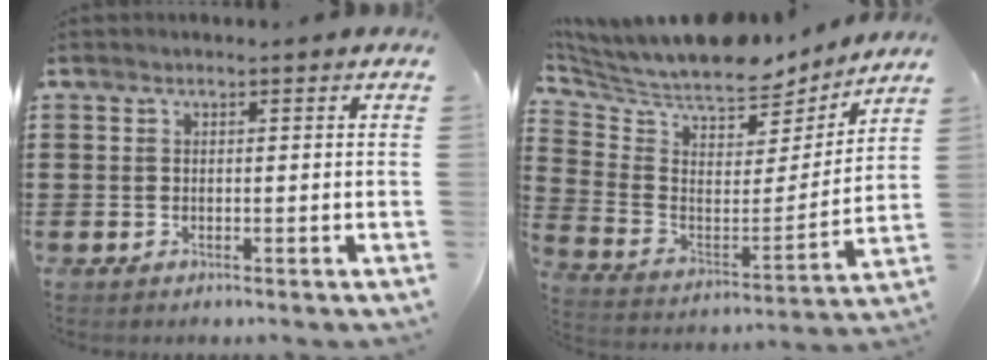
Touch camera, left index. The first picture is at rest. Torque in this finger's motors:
{"motor_torque": [2.14, 0.00, 0.85, 0.21]}